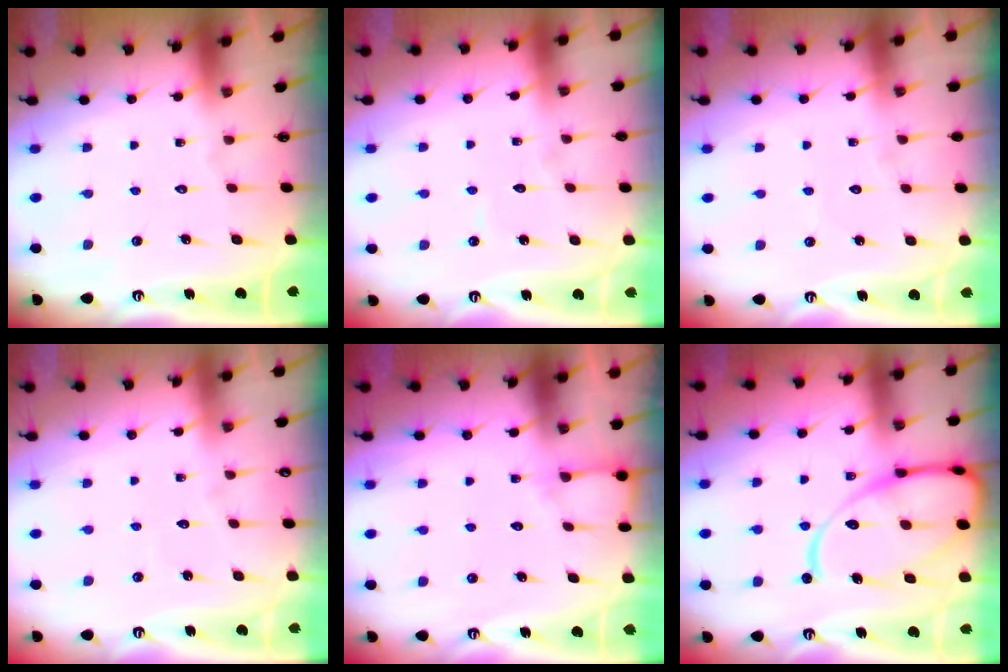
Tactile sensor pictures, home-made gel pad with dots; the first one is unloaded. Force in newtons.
{"total": 3.4, "press": 3.4, "slide": 0.4}
{"total": 2.6, "press": 2.6, "slide": 0.3}
{"total": 2.8, "press": 2.8, "slide": 0.2}
{"total": 4.8, "press": 4.8, "slide": 0.4}
{"total": 16.8, "press": 16.7, "slide": 1.7}